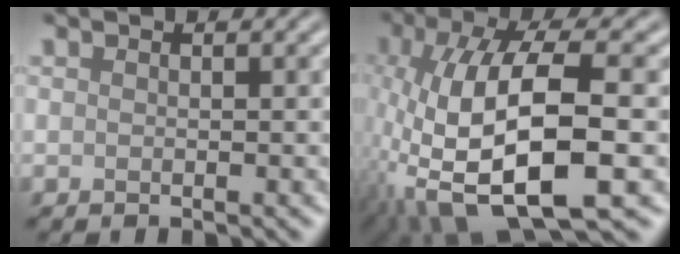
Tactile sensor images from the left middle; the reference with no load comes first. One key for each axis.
{"total": 13.7, "fx": -3.1, "fy": 5.0, "fz": 12.4, "tx": -0.247, "ty": -0.003, "tz": -0.062}